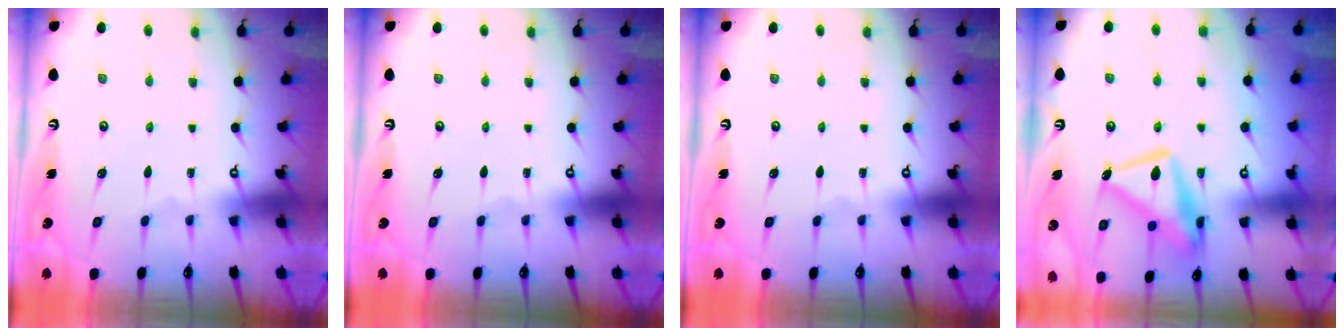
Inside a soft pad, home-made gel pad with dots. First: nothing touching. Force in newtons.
{"total": 0.0}
{"total": 0.0}
{"total": 16.6, "press": 16.5, "slide": 1.5}